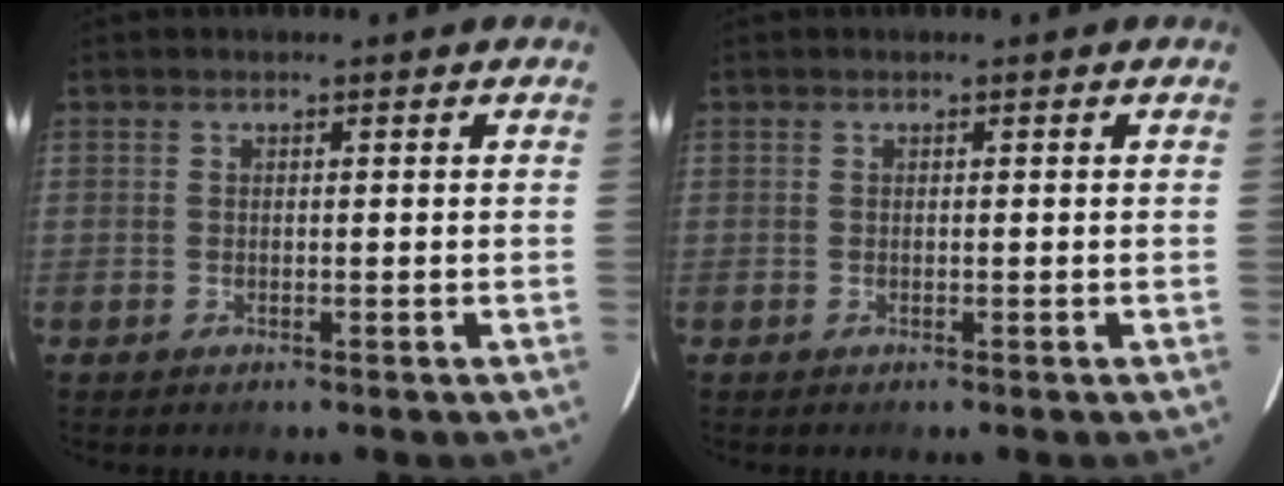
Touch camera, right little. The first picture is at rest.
{"total": 0.0}